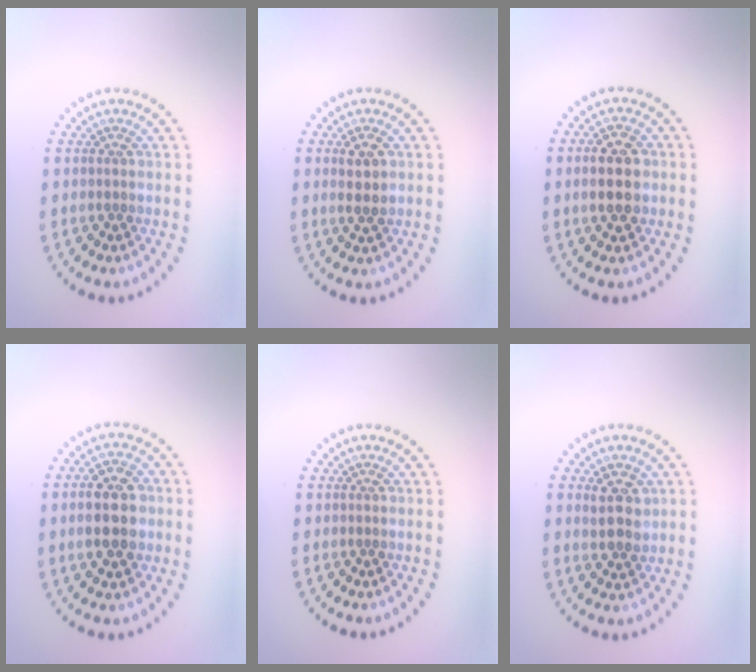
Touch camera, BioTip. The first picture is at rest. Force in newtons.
{"total": 2.3, "press": 2.2, "slide": 0.6}
{"total": 4.3, "press": 4.3, "slide": 0.4}
{"total": 5.1, "press": 5.1, "slide": 0.4}
{"total": 0.0}
{"total": 2.7, "press": 2.6, "slide": 0.8}